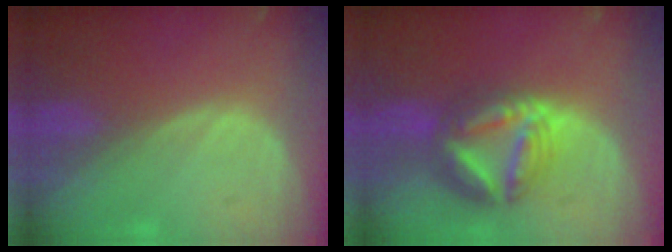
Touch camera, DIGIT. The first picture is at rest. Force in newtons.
{"total": 8.1, "press": 8.1, "slide": 0.8}